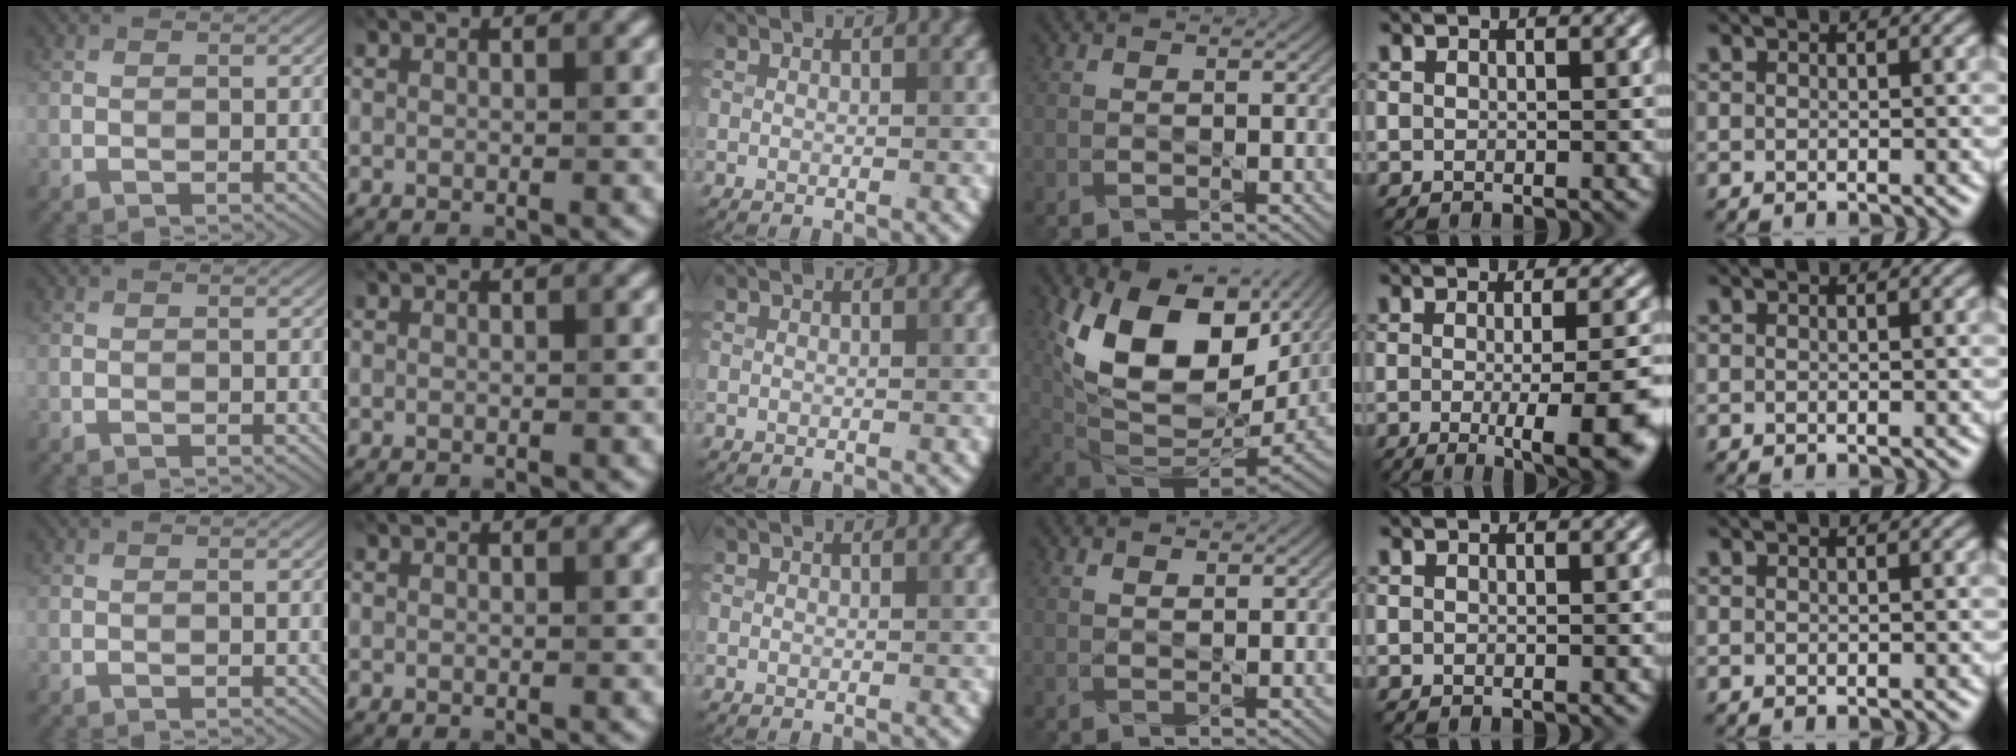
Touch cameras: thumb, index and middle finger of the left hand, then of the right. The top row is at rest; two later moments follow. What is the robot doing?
{"motion": "assemble", "object": "legos"}